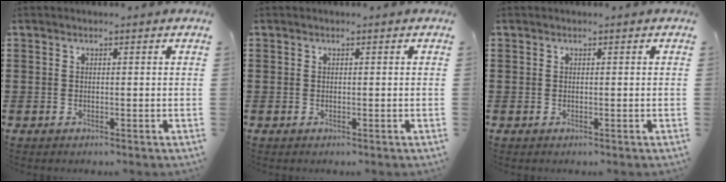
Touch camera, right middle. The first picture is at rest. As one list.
[{"total": 0.0}, {"total": 0.0}]